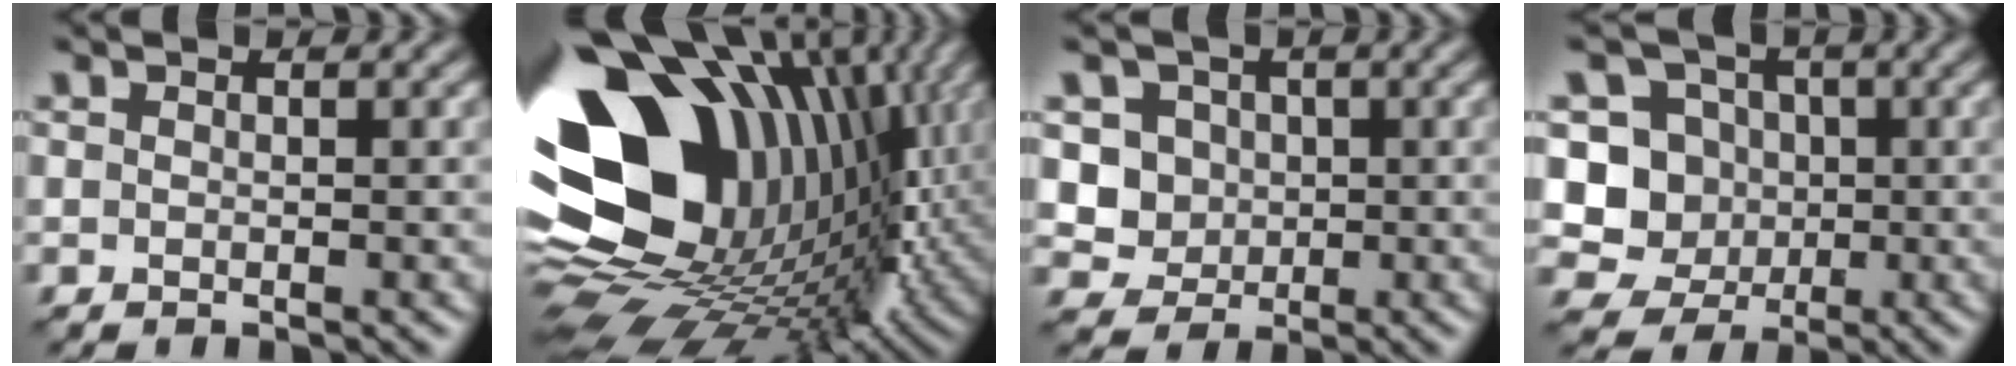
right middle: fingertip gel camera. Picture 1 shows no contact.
{"total": 19.9, "force": [3.3, 13.9, 14.0], "torque": [-0.260, -0.028, 0.078]}
{"total": 3.7, "force": [0.3, 3.4, 1.3], "torque": [-0.028, -0.006, 0.008]}
{"total": 7.7, "force": [0.0, 7.2, 2.6], "torque": [-0.048, 0.025, -0.029]}